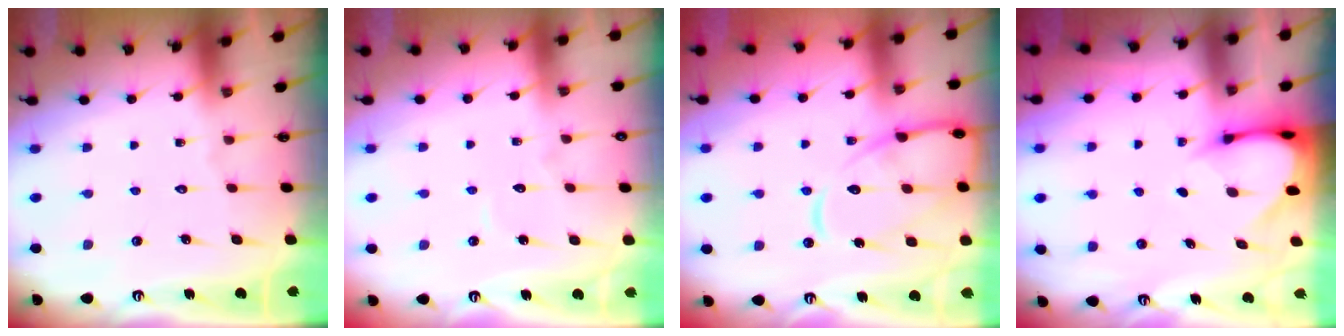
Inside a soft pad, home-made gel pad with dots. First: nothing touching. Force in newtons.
{"total": 2.9, "press": 2.9, "slide": 0.3}
{"total": 13.3, "press": 13.3, "slide": 1.3}
{"total": 3.5, "press": 3.5, "slide": 0.2}